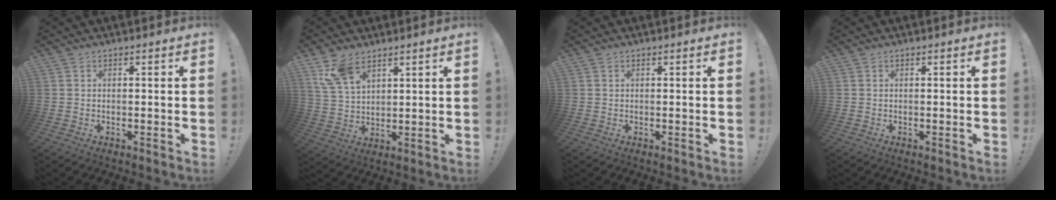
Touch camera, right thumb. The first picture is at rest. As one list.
[{"total": 8.6, "force": [5.7, 4.3, 4.8], "torque": [-0.098, -0.018, 0.114]}, {"total": 0.0}, {"total": 0.0}]